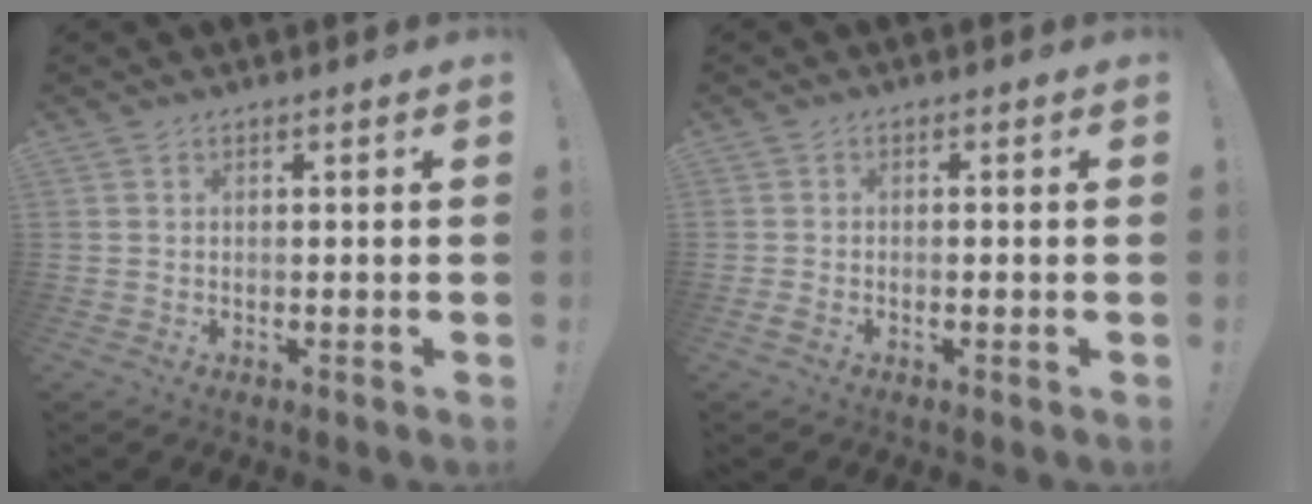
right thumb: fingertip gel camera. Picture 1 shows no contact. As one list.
[{"total": 1.8, "force": [-1.2, 0.4, 1.2], "torque": [-0.020, 0.004, -0.020]}]